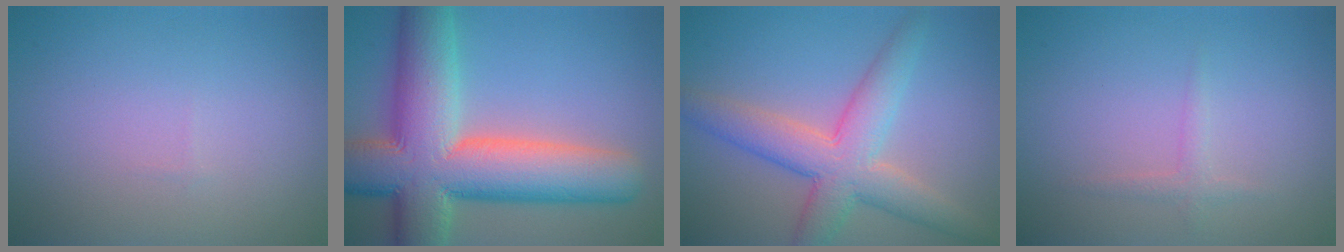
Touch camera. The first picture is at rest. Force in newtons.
{"total": 14.1, "press": 14.1, "slide": 0.8}
{"total": 6.5, "press": 6.5, "slide": 0.4}
{"total": 1.1, "press": 1.1, "slide": 0.0}